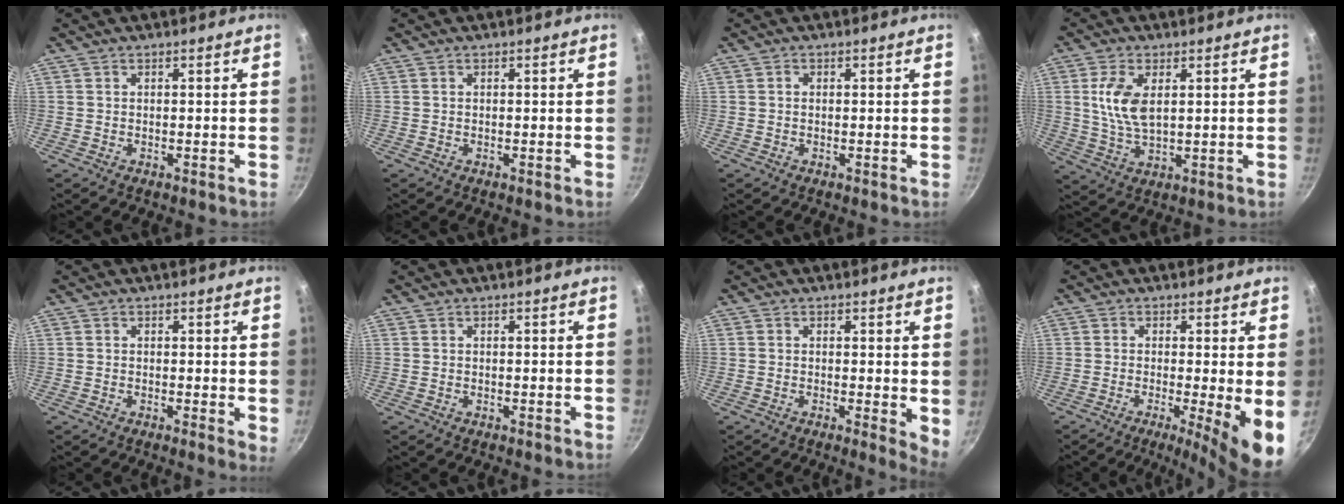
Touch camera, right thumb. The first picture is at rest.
{"total": 0.0}
{"total": 0.7, "force": [0.1, 0.6, 0.4], "torque": [-0.005, 0.005, 0.000]}
{"total": 8.5, "force": [2.0, 4.4, 7.0], "torque": [-0.137, -0.009, 0.040]}
{"total": 1.9, "force": [0.3, 0.7, 1.8], "torque": [-0.021, -0.005, 0.000]}
{"total": 0.0}
{"total": 3.7, "force": [0.3, 1.3, 3.5], "torque": [-0.042, -0.009, 0.002]}
{"total": 8.9, "force": [-1.5, 1.2, 8.7], "torque": [-0.122, -0.010, -0.023]}